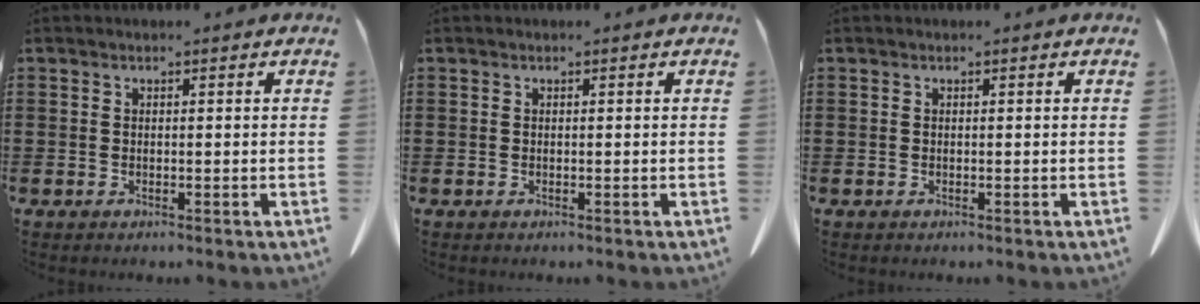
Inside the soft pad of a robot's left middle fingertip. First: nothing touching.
{"total": 0.0}
{"total": 0.0}